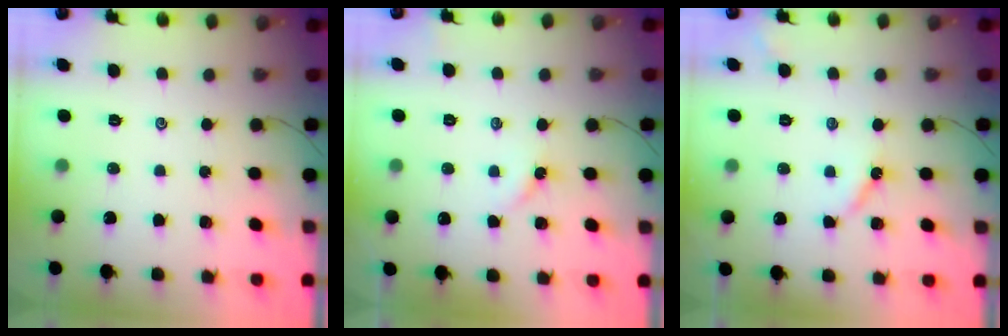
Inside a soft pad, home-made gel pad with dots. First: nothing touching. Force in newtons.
{"total": 2.9, "press": 2.9, "slide": 0.4}
{"total": 4.8, "press": 4.7, "slide": 0.5}